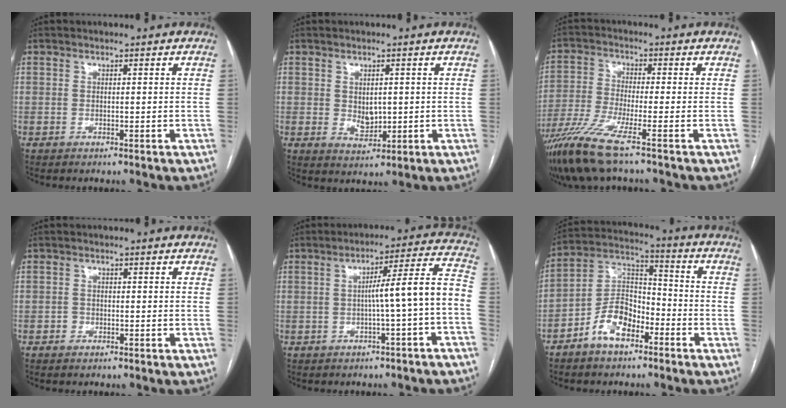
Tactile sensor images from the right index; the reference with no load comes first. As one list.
[{"total": 3.5, "force": [0.4, 2.3, 2.5], "torque": [-0.041, -0.004, 0.018]}, {"total": 9.6, "force": [-6.5, -0.1, 7.1], "torque": [-0.151, -0.028, -0.129]}, {"total": 1.0, "force": [-0.5, 0.8, 0.2], "torque": [0.001, 0.004, -0.012]}, {"total": 9.3, "force": [-2.2, -0.6, 9.0], "torque": [-0.120, 0.030, -0.031]}, {"total": 9.5, "force": [-5.2, 5.1, 6.0], "torque": [-0.124, 0.025, -0.099]}]